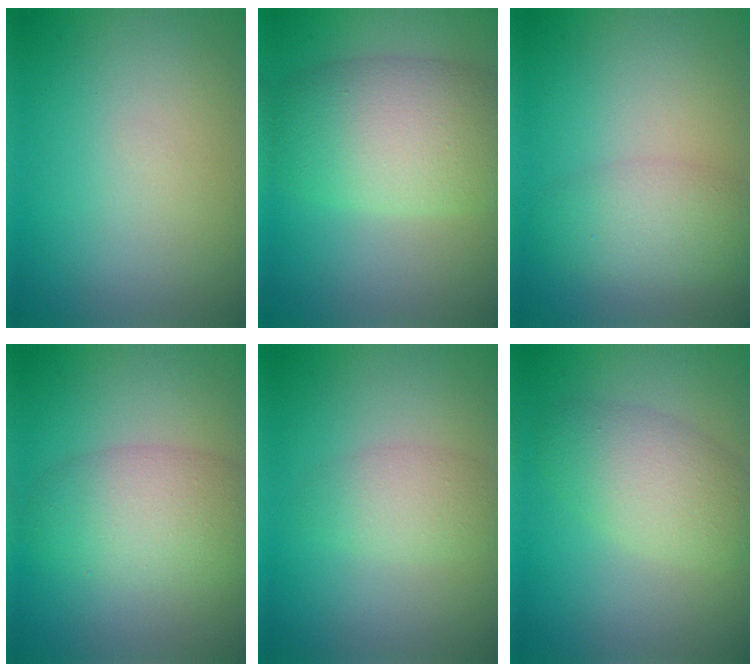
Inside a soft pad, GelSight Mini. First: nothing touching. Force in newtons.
{"total": 8.3, "press": 8.2, "slide": 0.3}
{"total": 3.6, "press": 3.6, "slide": 0.1}
{"total": 5.4, "press": 5.4, "slide": 0.2}
{"total": 2.4, "press": 2.4, "slide": 0.1}
{"total": 4.5, "press": 4.5, "slide": 0.2}